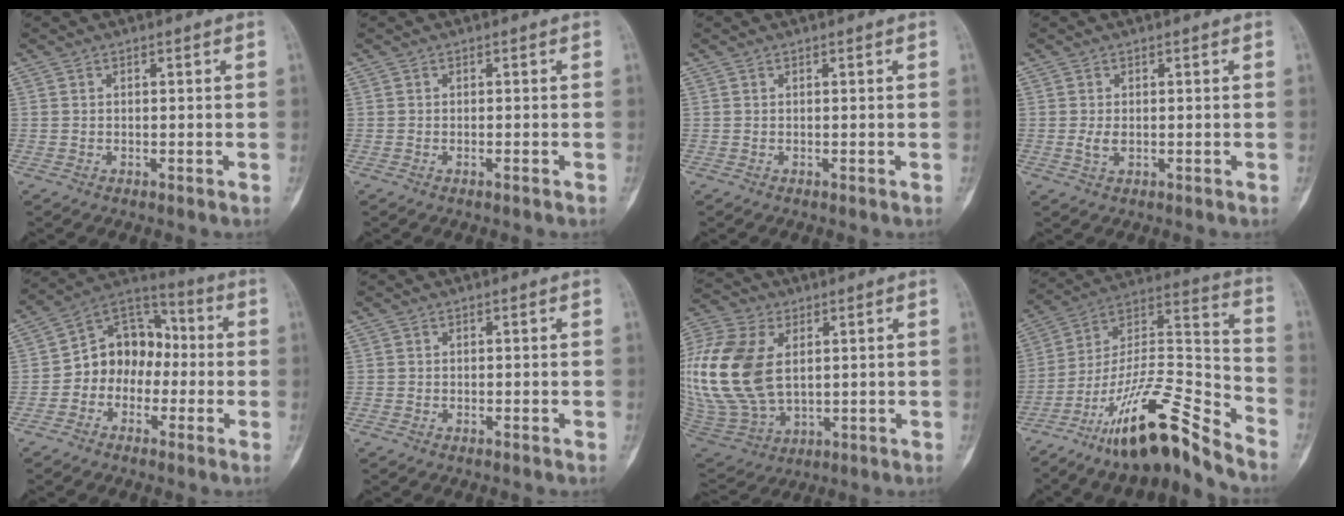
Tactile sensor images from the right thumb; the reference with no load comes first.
{"total": 0.6, "force": [-0.3, 0.1, 0.4], "torque": [-0.009, 0.005, -0.005]}
{"total": 0.0}
{"total": 2.0, "force": [-0.1, 1.2, 1.6], "torque": [-0.036, -0.004, -0.002]}
{"total": 11.6, "force": [-1.9, 9.4, 6.5], "torque": [-0.061, 0.053, -0.052]}
{"total": 0.0}
{"total": 24.6, "force": [3.7, 15.7, 18.6], "torque": [-0.428, -0.012, 0.081]}
{"total": 20.8, "force": [-15.7, 3.9, 13.1], "torque": [-0.227, 0.105, -0.278]}